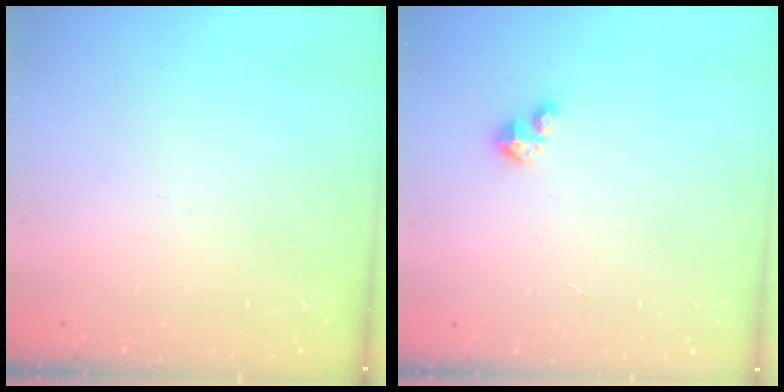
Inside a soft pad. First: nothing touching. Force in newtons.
{"total": 1.9, "press": 1.9, "slide": 0.1}